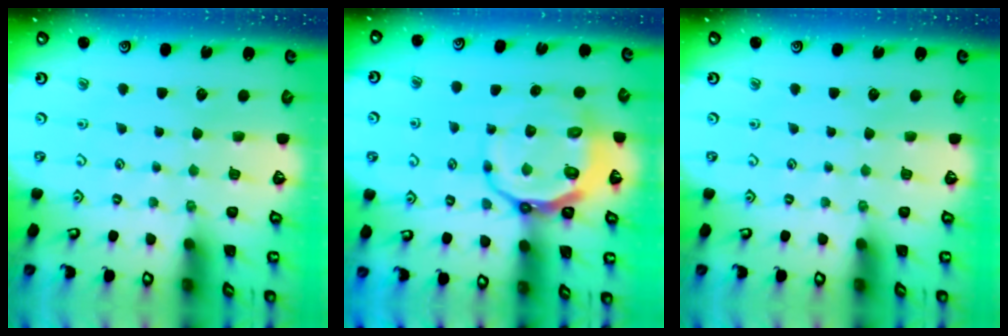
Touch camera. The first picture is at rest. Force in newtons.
{"total": 10.1, "press": 9.6, "slide": 3.2}
{"total": 0.0}